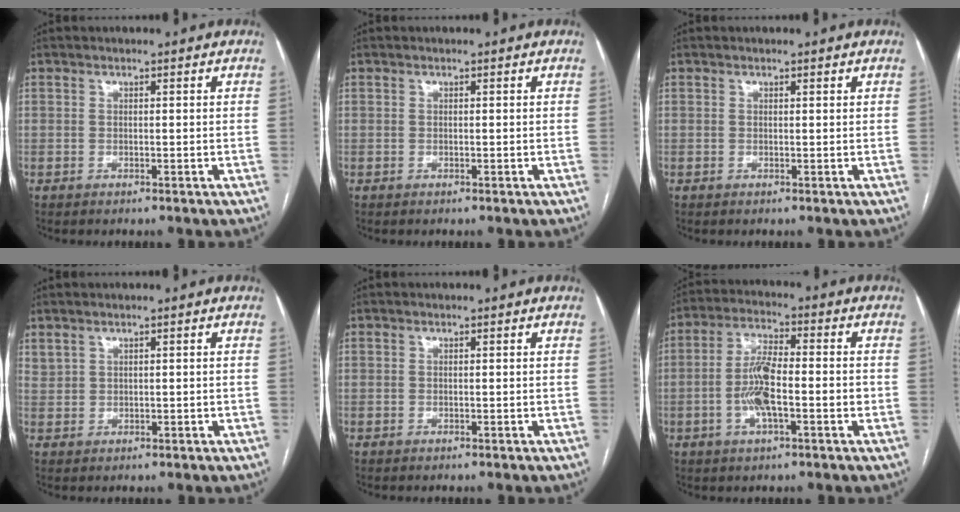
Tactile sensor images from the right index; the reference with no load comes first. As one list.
[{"total": 0.0}, {"total": 0.0}, {"total": 1.5, "force": [1.2, 0.8, 0.5], "torque": [-0.013, 0.009, 0.030]}, {"total": 0.0}, {"total": 8.4, "force": [-1.8, 2.3, 7.8], "torque": [-0.156, 0.013, -0.037]}]